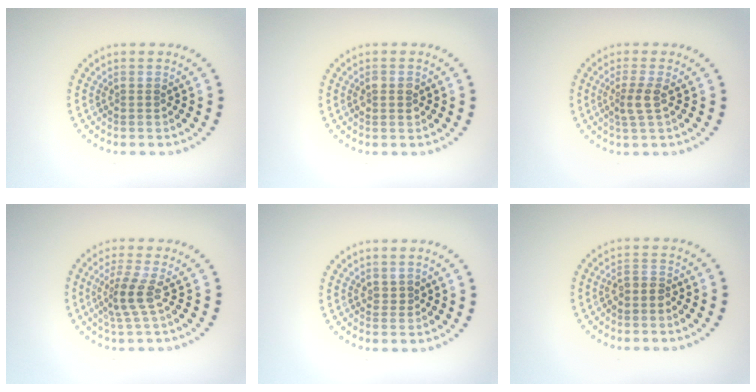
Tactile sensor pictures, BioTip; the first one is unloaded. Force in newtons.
{"total": 1.3, "press": 1.3, "slide": 0.1}
{"total": 2.1, "press": 1.6, "slide": 1.3}
{"total": 2.6, "press": 1.8, "slide": 1.8}
{"total": 0.6, "press": 0.3, "slide": 0.6}
{"total": 1.7, "press": 1.4, "slide": 1.0}